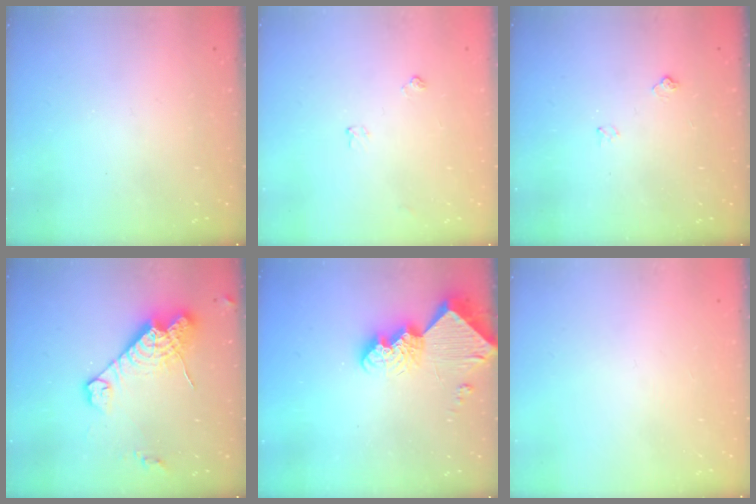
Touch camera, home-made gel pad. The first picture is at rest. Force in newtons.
{"total": 4.1, "press": 4.1, "slide": 0.5}
{"total": 5.8, "press": 5.7, "slide": 0.8}
{"total": 16.3, "press": 16.2, "slide": 1.5}
{"total": 13.0, "press": 13.0, "slide": 1.3}
{"total": 0.0}